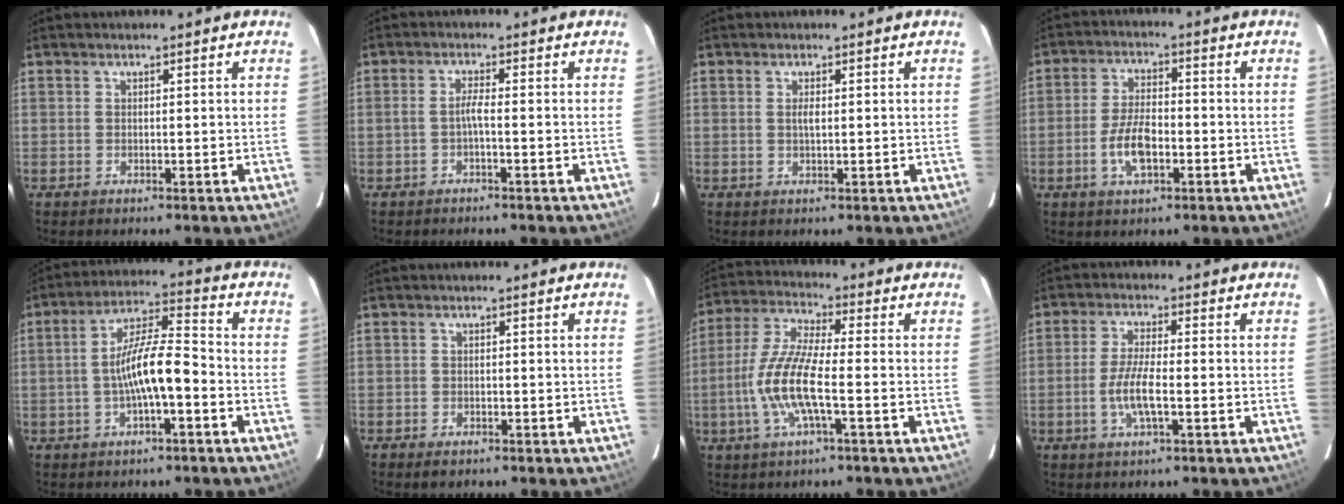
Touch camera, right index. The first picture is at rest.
{"total": 1.7, "force": [-0.9, -0.2, 1.5], "torque": [-0.030, 0.004, -0.016]}
{"total": 1.2, "force": [0.2, 0.4, 1.1], "torque": [-0.021, 0.000, 0.003]}
{"total": 7.0, "force": [-2.5, 3.1, 5.8], "torque": [-0.119, 0.004, -0.044]}
{"total": 9.8, "force": [-2.9, 2.1, 9.2], "torque": [-0.173, 0.015, -0.050]}
{"total": 2.1, "force": [-1.5, 1.3, 0.7], "torque": [-0.021, -0.001, -0.025]}
{"total": 11.1, "force": [-3.0, 1.9, 10.5], "torque": [-0.228, -0.002, -0.061]}
{"total": 6.0, "force": [-1.8, 1.1, 5.6], "torque": [-0.114, -0.003, -0.037]}